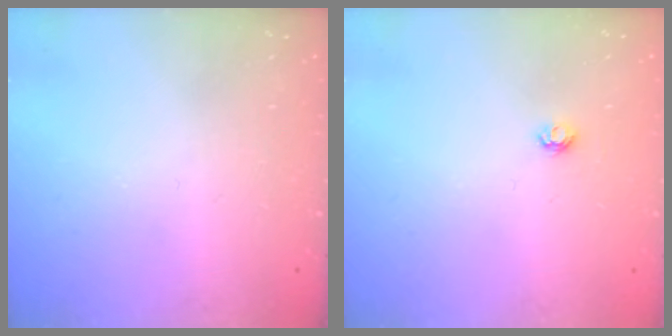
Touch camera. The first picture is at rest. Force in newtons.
{"total": 3.8, "press": 3.8, "slide": 0.6}